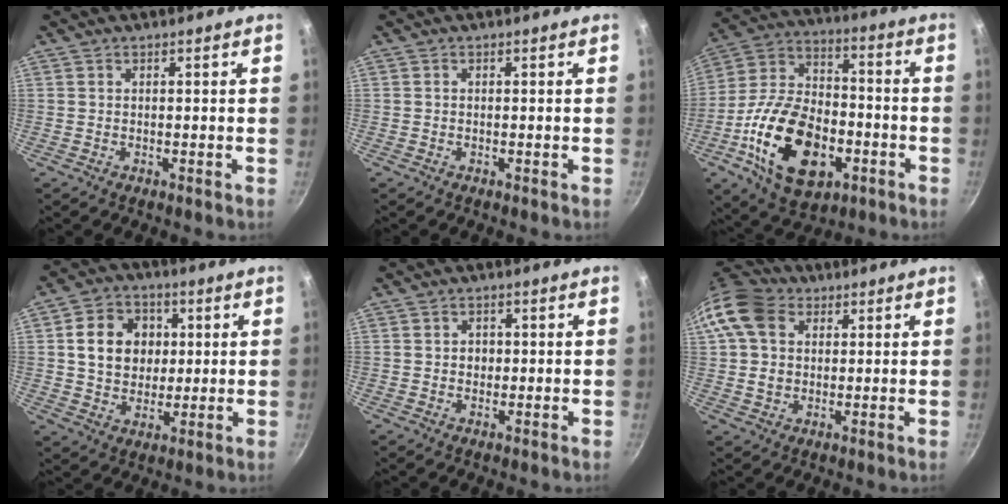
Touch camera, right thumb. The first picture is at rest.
{"total": 0.0}
{"total": 24.0, "force": [-7.8, 14.4, 17.5], "torque": [-0.297, 0.038, -0.134]}
{"total": 11.7, "force": [2.2, 9.7, 6.1], "torque": [-0.074, 0.007, 0.035]}
{"total": 2.1, "force": [0.1, 1.9, 1.0], "torque": [-0.004, 0.001, 0.000]}
{"total": 11.6, "force": [3.3, 9.1, 6.4], "torque": [-0.106, 0.009, 0.047]}